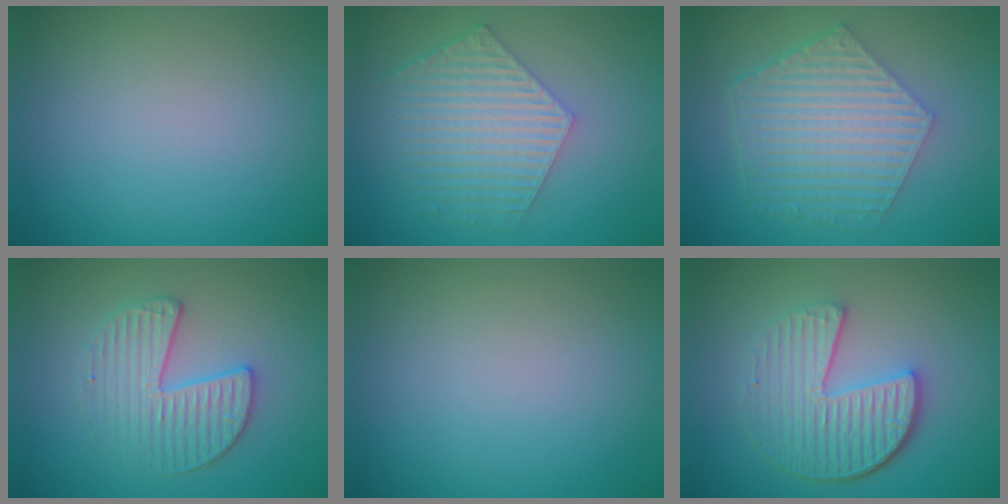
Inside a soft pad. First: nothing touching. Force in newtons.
{"total": 5.8, "press": 4.3, "slide": 3.8}
{"total": 6.2, "press": 4.5, "slide": 4.3}
{"total": 3.4, "press": 3.3, "slide": 0.7}
{"total": 0.0}
{"total": 5.7, "press": 4.2, "slide": 3.9}